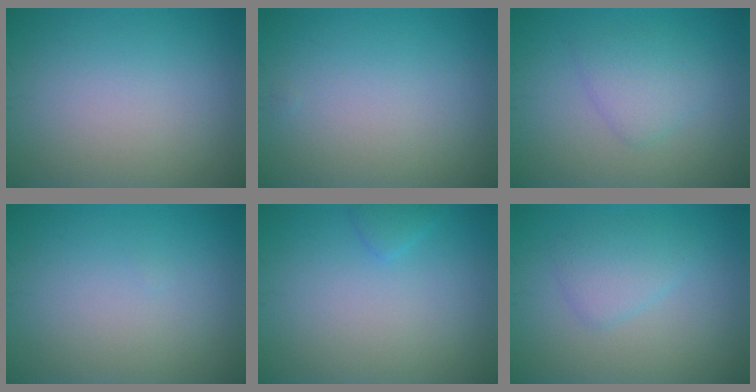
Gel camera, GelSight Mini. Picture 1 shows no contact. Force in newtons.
{"total": 0.0}
{"total": 2.6, "press": 2.6, "slide": 0.2}
{"total": 0.0}
{"total": 1.0, "press": 1.0, "slide": 0.1}
{"total": 2.3, "press": 2.3, "slide": 0.1}